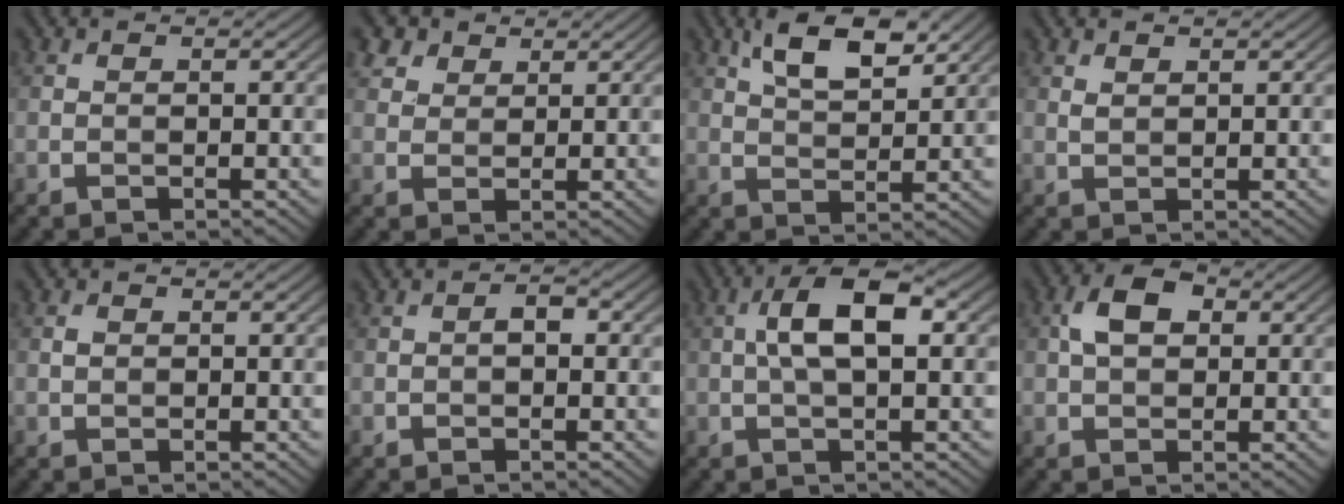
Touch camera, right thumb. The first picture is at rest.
{"total": 4.3, "force": [2.9, 2.7, 1.7], "torque": [-0.050, -0.004, 0.070]}
{"total": 7.2, "force": [4.0, 2.9, 5.3], "torque": [-0.105, 0.008, 0.078]}
{"total": 1.1, "force": [0.8, 0.5, 0.5], "torque": [-0.018, -0.001, 0.019]}
{"total": 0.9, "force": [0.0, 0.7, 0.5], "torque": [-0.015, 0.002, 0.000]}
{"total": 1.5, "force": [-0.3, 0.8, 1.2], "torque": [-0.021, 0.007, -0.008]}
{"total": 6.8, "force": [0.8, 2.5, 6.2], "torque": [-0.120, 0.017, 0.008]}
{"total": 4.6, "force": [0.9, 3.0, 3.4], "torque": [-0.068, 0.011, 0.009]}